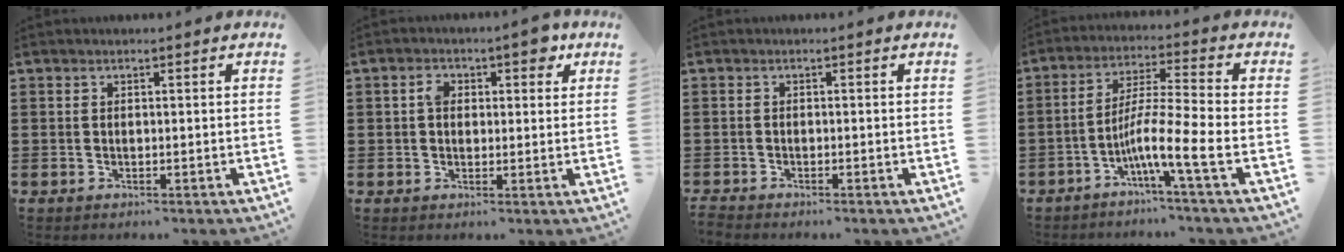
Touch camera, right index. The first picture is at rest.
{"total": 4.5, "force": [1.6, 2.4, 3.4], "torque": [-0.051, 0.002, 0.020]}
{"total": 0.8, "force": [-0.8, -0.1, -0.1], "torque": [0.000, 0.001, -0.016]}
{"total": 8.8, "force": [-4.0, 0.0, 7.8], "torque": [-0.148, -0.008, -0.077]}